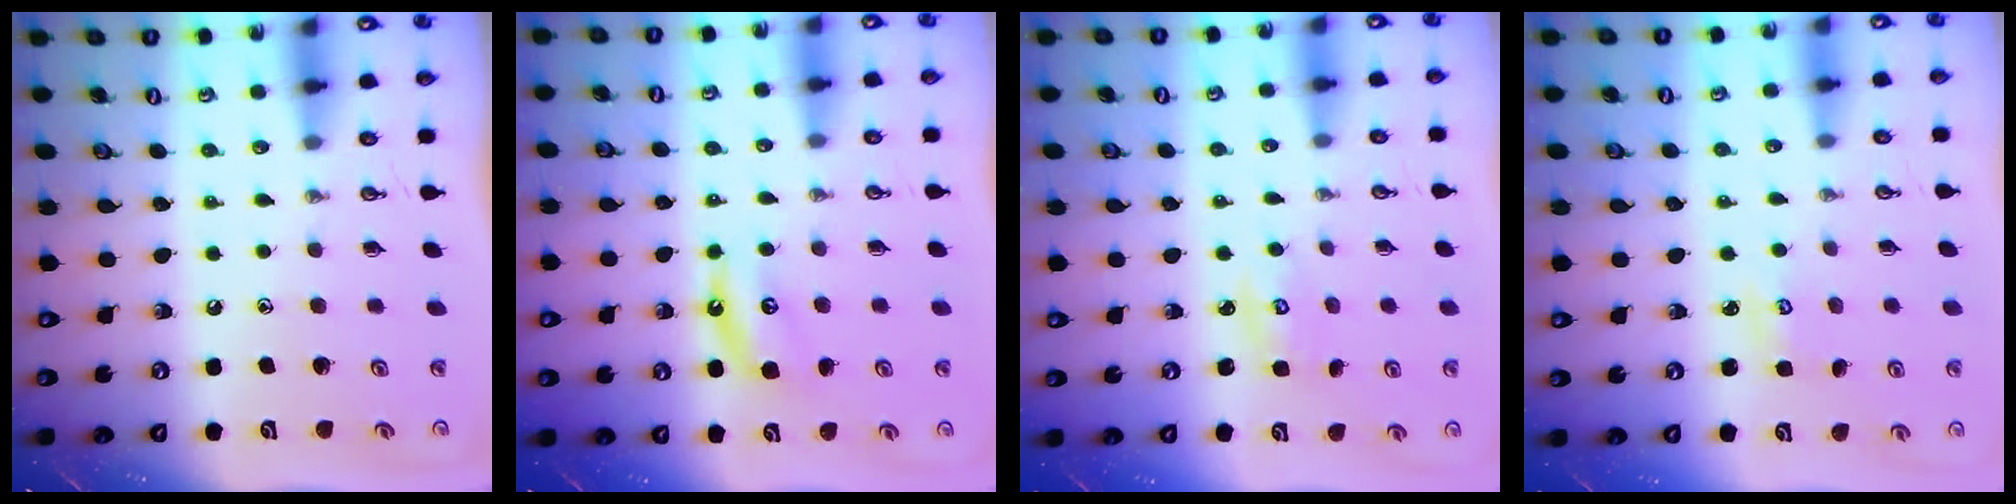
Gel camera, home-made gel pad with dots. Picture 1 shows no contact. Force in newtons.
{"total": 5.4, "press": 5.4, "slide": 0.6}
{"total": 2.7, "press": 2.7, "slide": 0.3}
{"total": 2.5, "press": 2.5, "slide": 0.2}